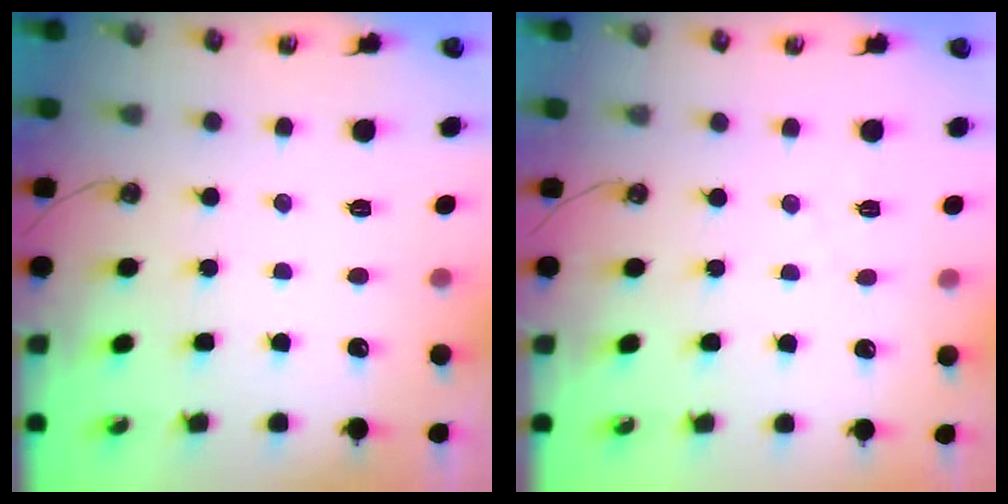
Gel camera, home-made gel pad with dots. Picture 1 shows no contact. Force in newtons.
{"total": 2.5, "press": 2.5, "slide": 0.4}